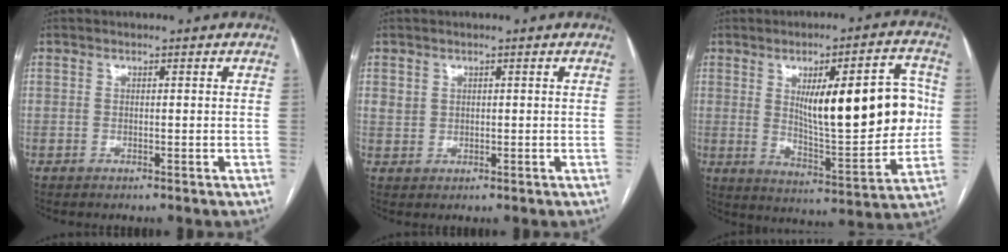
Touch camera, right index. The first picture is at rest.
{"total": 1.9, "force": [0.8, 1.6, 0.4], "torque": [0.000, 0.008, 0.016]}
{"total": 18.9, "force": [2.8, 4.7, 18.1], "torque": [-0.256, 0.012, 0.053]}